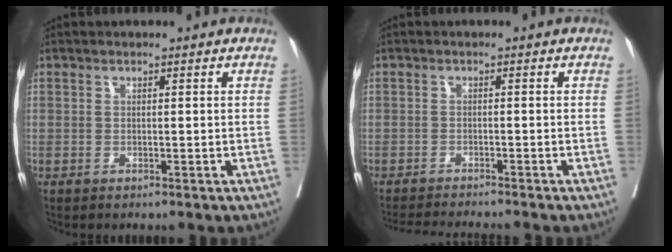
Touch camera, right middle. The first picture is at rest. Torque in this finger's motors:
{"motor_torque": [0.51, -0.57, 0.02, 0.00]}